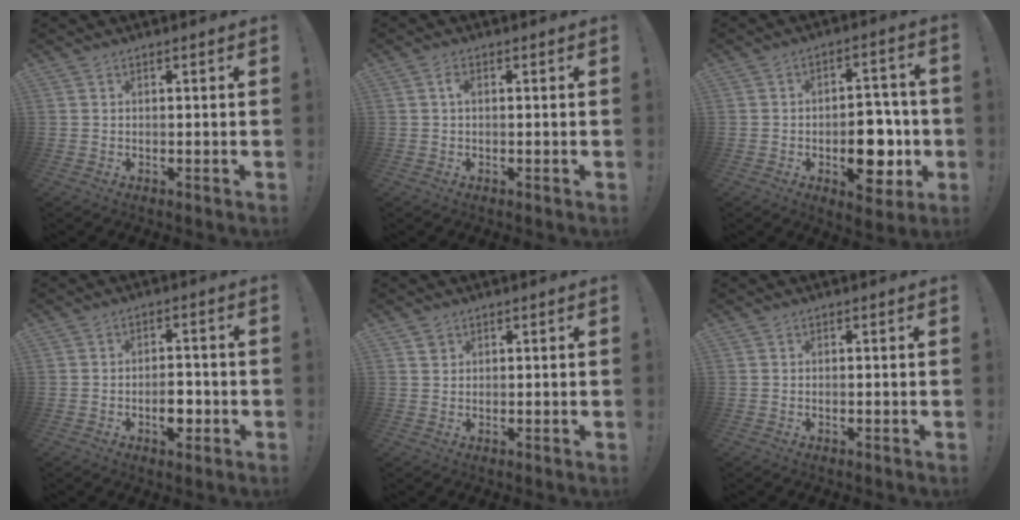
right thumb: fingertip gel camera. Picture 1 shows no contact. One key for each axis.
{"total": 1.7, "fx": 0.1, "fy": 0.9, "fz": 1.5, "tx": -0.030, "ty": 0.006, "tz": 0.001}
{"total": 15.0, "fx": -3.9, "fy": 9.0, "fz": 11.4, "tx": -0.121, "ty": 0.024, "tz": -0.052}
{"total": 6.2, "fx": -2.2, "fy": 3.6, "fz": 4.6, "tx": -0.062, "ty": 0.009, "tz": -0.038}
{"total": 1.5, "fx": 1.1, "fy": 1.1, "fz": 0.2, "tx": 0.009, "ty": -0.006, "tz": 0.019}
{"total": 0.0}